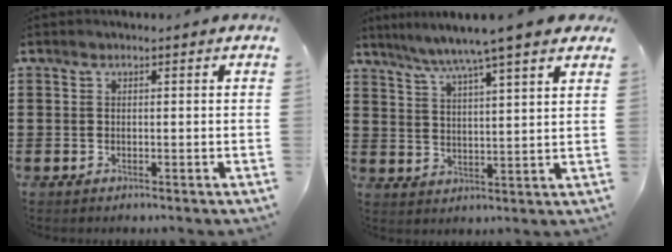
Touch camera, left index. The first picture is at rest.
{"total": 6.6, "force": [5.3, -0.7, 3.8], "torque": [-0.091, -0.026, 0.088]}